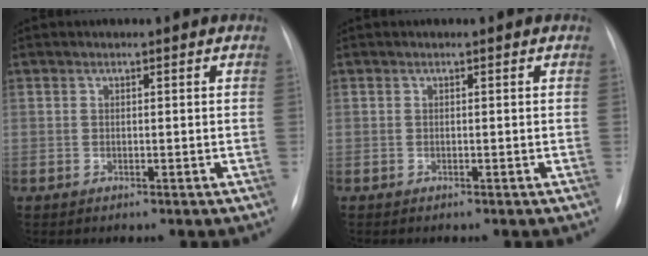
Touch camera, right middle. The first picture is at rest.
{"total": 0.0}